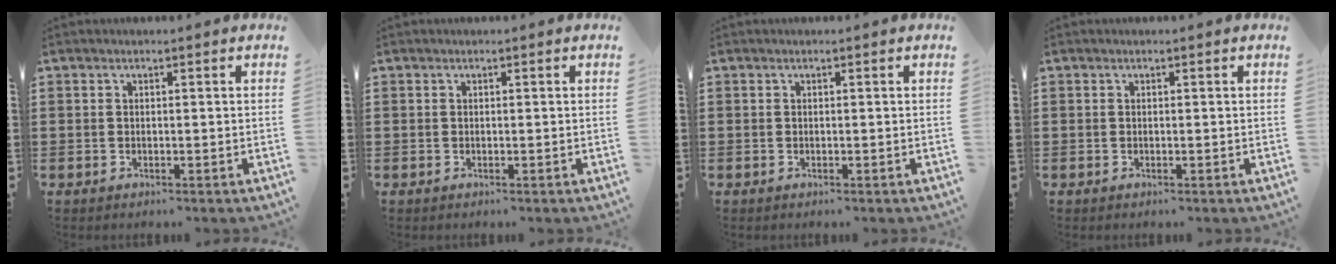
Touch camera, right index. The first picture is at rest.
{"total": 0.0}
{"total": 0.0}
{"total": 0.0}